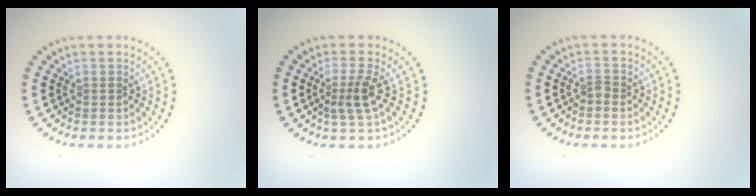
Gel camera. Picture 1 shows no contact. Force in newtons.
{"total": 2.3, "press": 1.7, "slide": 1.5}
{"total": 0.8, "press": 0.5, "slide": 0.5}